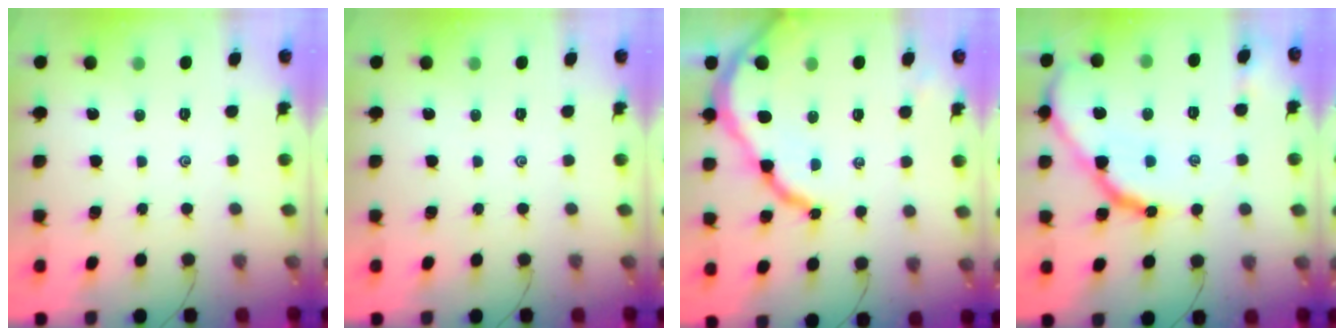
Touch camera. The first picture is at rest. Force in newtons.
{"total": 0.0}
{"total": 11.8, "press": 11.7, "slide": 1.5}
{"total": 14.8, "press": 14.7, "slide": 1.1}